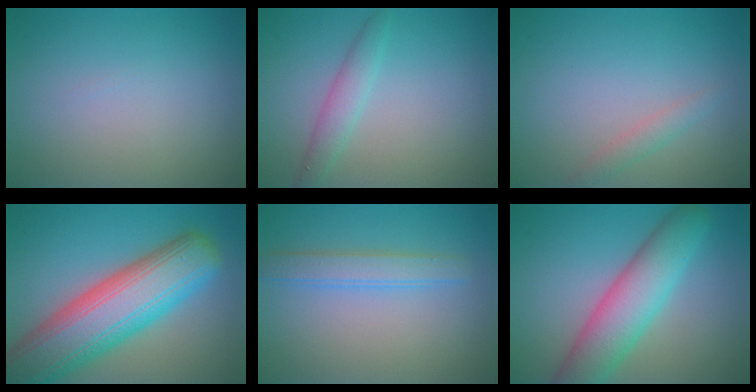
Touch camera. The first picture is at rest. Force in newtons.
{"total": 2.0, "press": 2.0, "slide": 0.0}
{"total": 1.3, "press": 1.3, "slide": 0.2}
{"total": 11.9, "press": 11.9, "slide": 0.5}
{"total": 2.5, "press": 2.5, "slide": 0.1}
{"total": 6.9, "press": 6.9, "slide": 0.3}